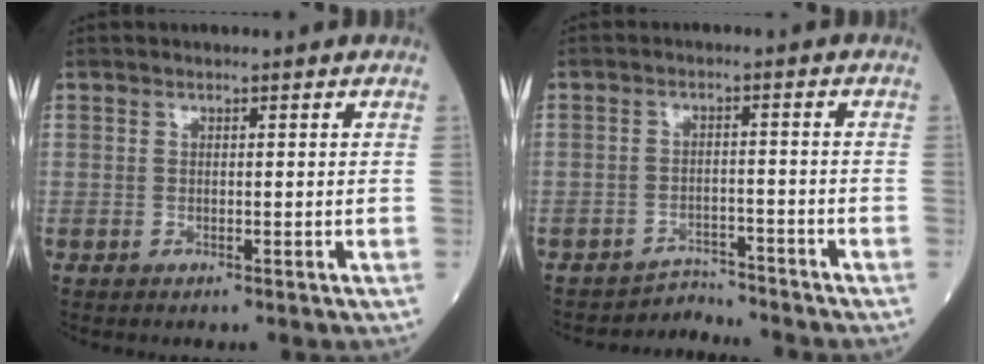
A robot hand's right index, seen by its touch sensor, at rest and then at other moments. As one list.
[{"total": 3.8, "force": [-3.4, 0.1, -1.7], "torque": [0.034, 0.005, -0.051]}]